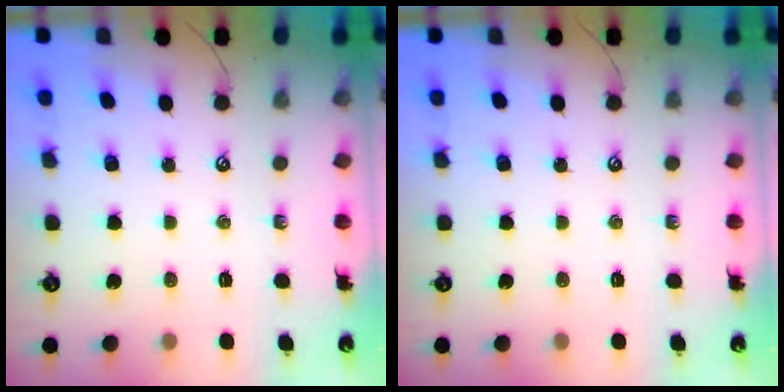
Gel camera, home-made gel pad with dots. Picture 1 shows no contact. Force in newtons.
{"total": 0.0}